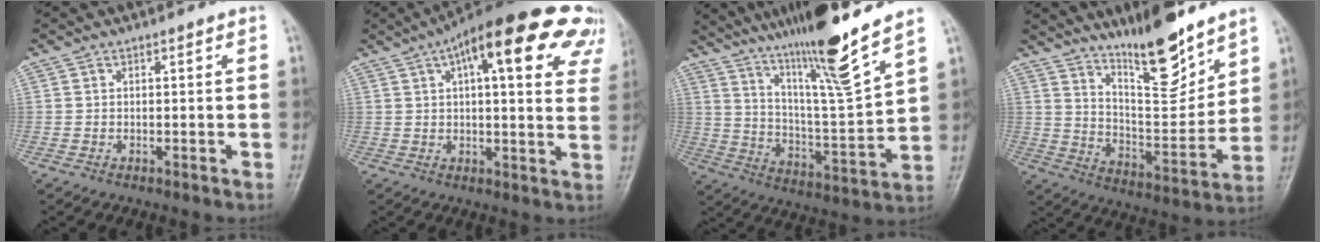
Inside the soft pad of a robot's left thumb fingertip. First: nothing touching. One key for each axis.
{"total": 25.4, "fx": 13.0, "fy": 8.4, "fz": 20.1, "tx": -0.253, "ty": 0.020, "tz": 0.161}
{"total": 18.4, "fx": 13.6, "fy": -0.1, "fz": 12.4, "tx": -0.193, "ty": -0.076, "tz": 0.237}
{"total": 15.4, "fx": 11.6, "fy": 3.9, "fz": 9.3, "tx": -0.114, "ty": -0.091, "tz": 0.201}